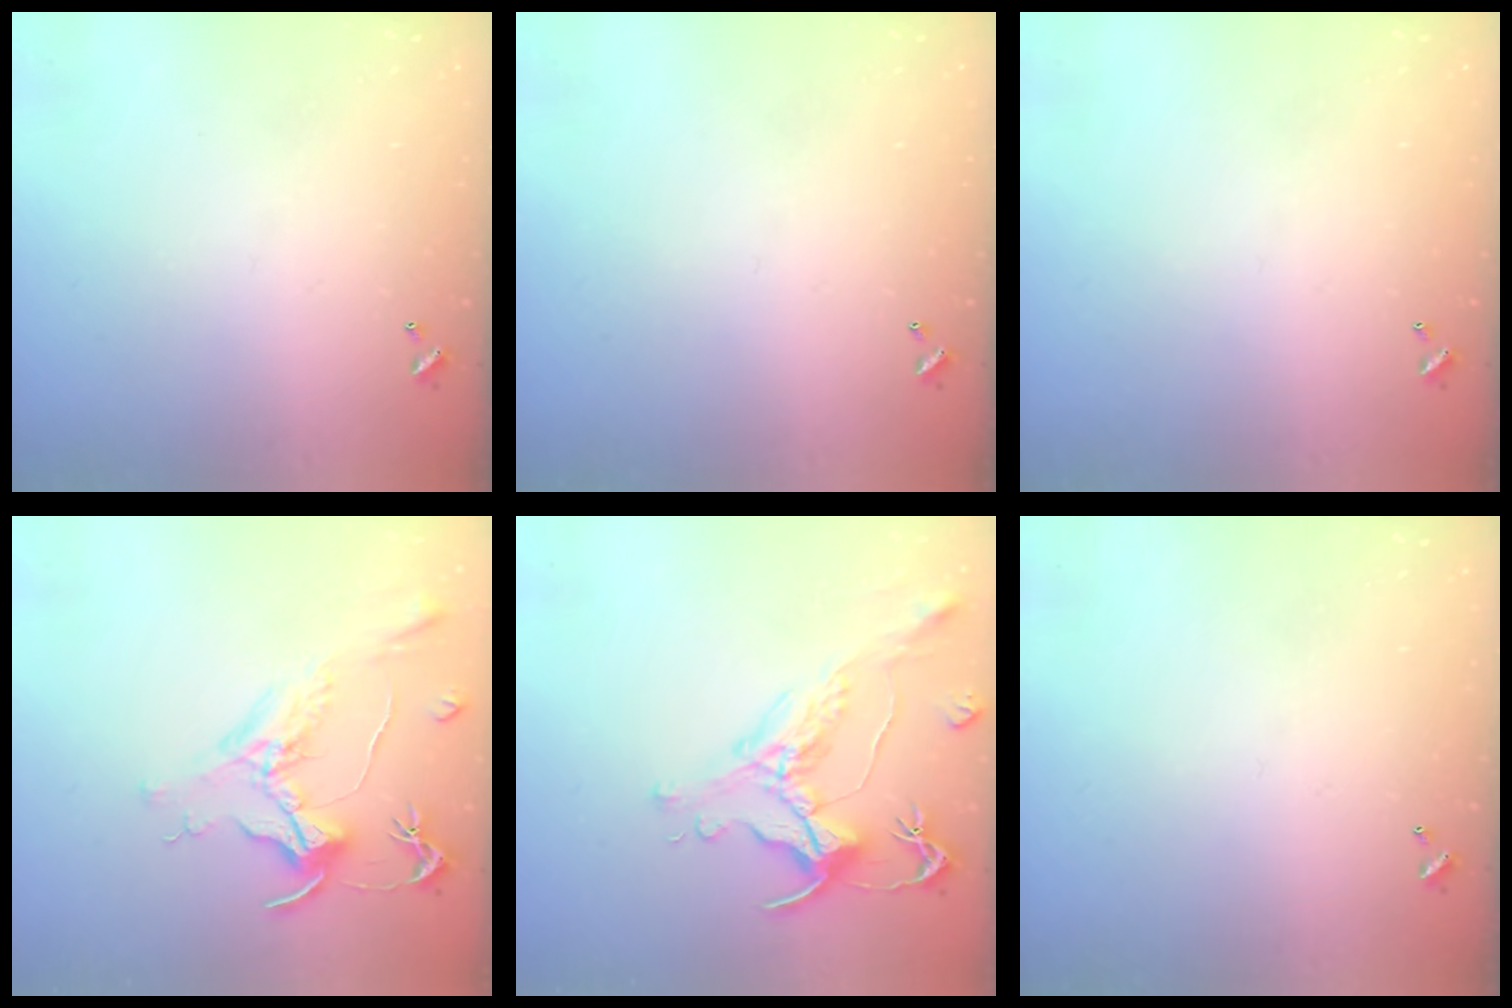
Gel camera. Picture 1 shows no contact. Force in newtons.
{"total": 0.0}
{"total": 0.0}
{"total": 1.6, "press": 1.3, "slide": 0.9}
{"total": 1.5, "press": 0.9, "slide": 1.2}
{"total": 0.0}